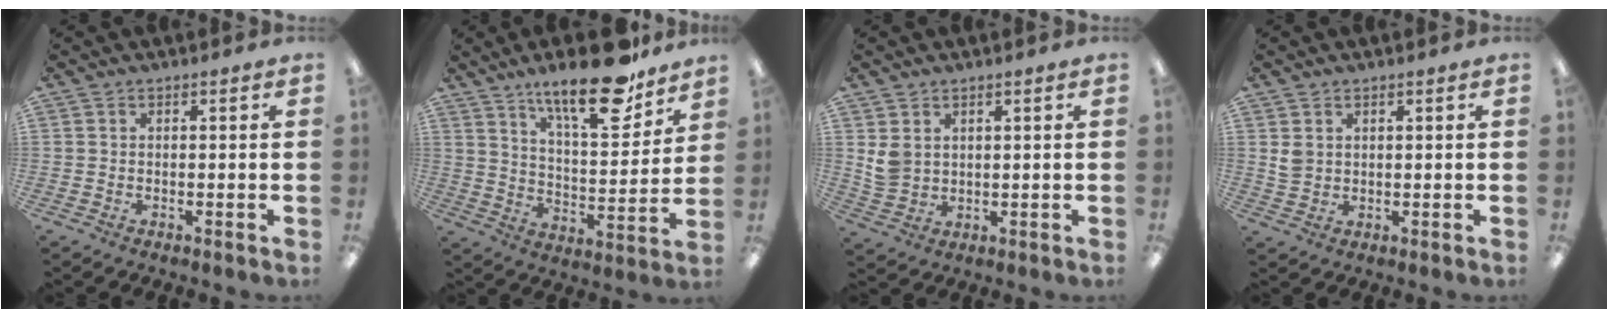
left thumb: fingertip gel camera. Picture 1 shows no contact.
{"total": 19.6, "force": [14.2, 6.2, 12.0], "torque": [-0.185, -0.084, 0.233]}
{"total": 4.5, "force": [2.1, 3.5, 1.9], "torque": [-0.034, -0.001, 0.042]}
{"total": 3.1, "force": [1.5, 2.4, 1.2], "torque": [-0.027, 0.003, 0.029]}